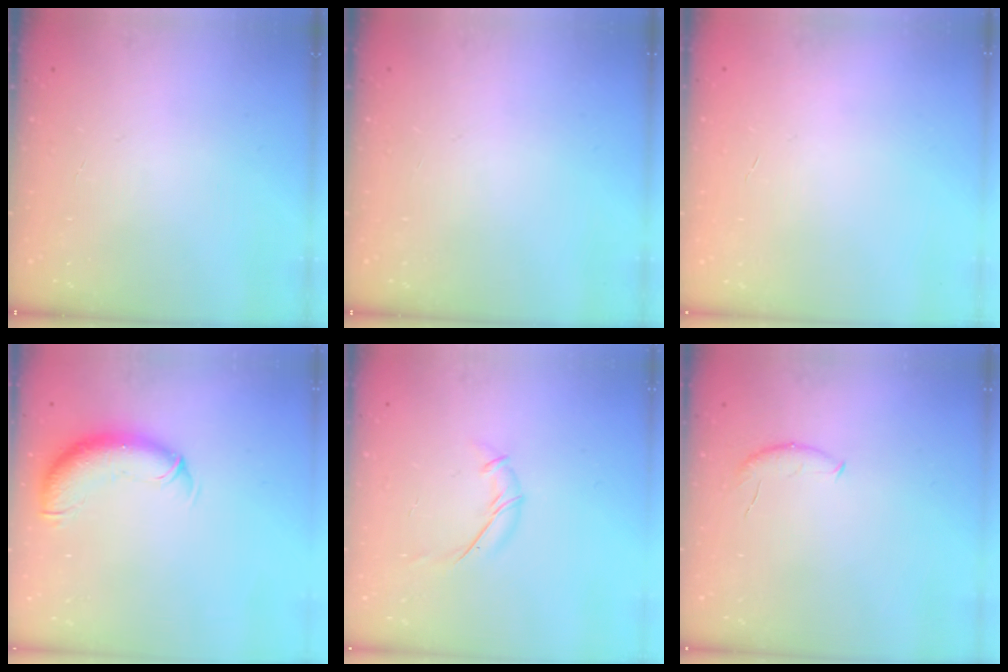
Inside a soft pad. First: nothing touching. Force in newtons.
{"total": 0.0}
{"total": 0.0}
{"total": 10.9, "press": 10.6, "slide": 2.3}
{"total": 7.7, "press": 7.6, "slide": 0.8}
{"total": 6.5, "press": 6.4, "slide": 0.8}